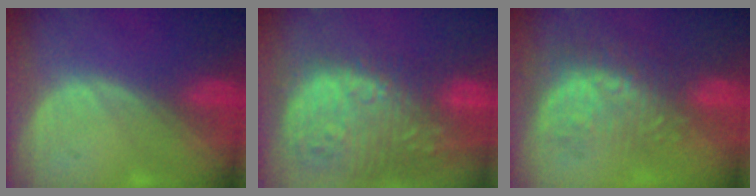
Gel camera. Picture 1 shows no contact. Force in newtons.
{"total": 16.0, "press": 13.2, "slide": 9.1}
{"total": 9.6, "press": 8.5, "slide": 4.4}